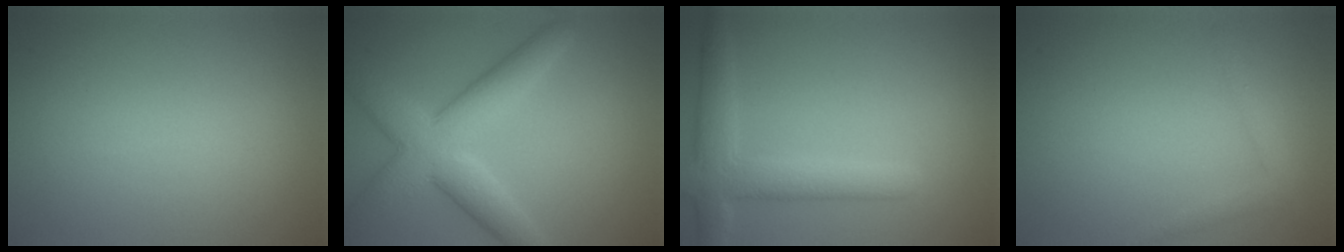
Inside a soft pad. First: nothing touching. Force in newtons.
{"total": 6.6, "press": 6.5, "slide": 0.4}
{"total": 4.3, "press": 4.3, "slide": 0.4}
{"total": 1.5, "press": 1.5, "slide": 0.1}